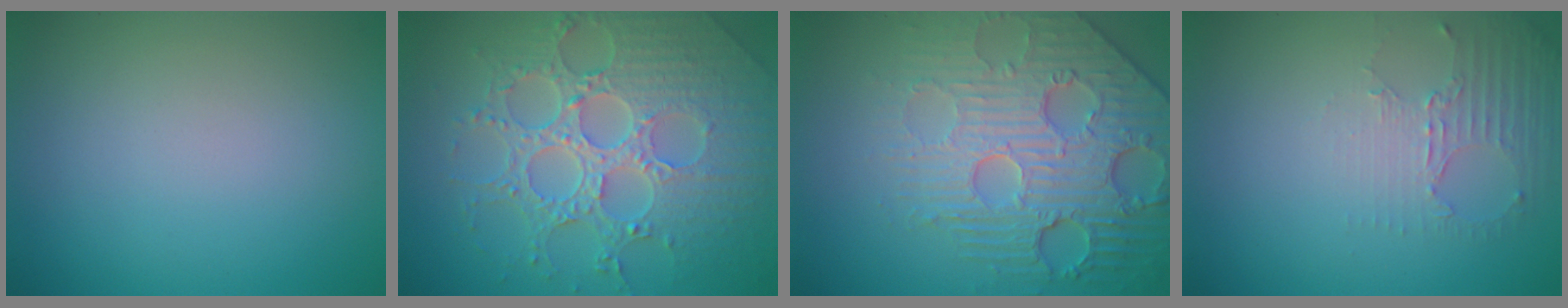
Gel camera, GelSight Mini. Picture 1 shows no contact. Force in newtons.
{"total": 8.2, "press": 6.0, "slide": 5.6}
{"total": 7.0, "press": 5.7, "slide": 4.1}
{"total": 2.7, "press": 1.9, "slide": 1.9}